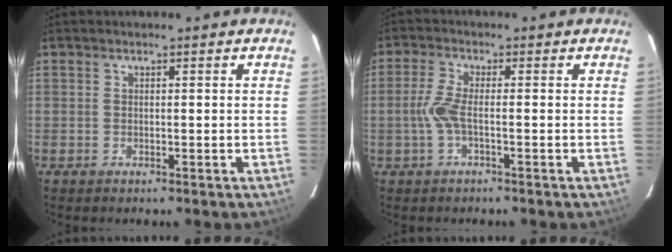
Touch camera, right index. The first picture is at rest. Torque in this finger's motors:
{"motor_torque": [0.72, -0.20, 0.43, 0.11]}